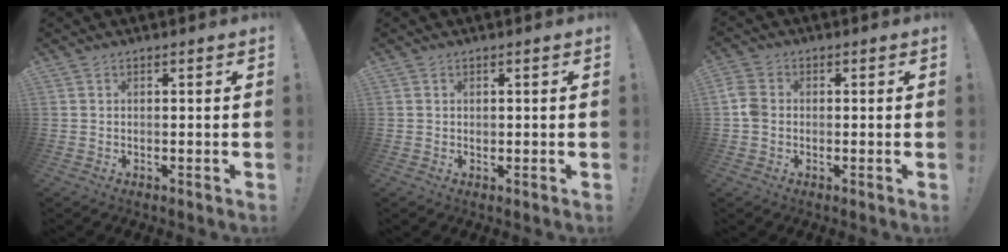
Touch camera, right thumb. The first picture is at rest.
{"total": 0.5, "force": [0.1, 0.5, 0.0], "torque": [-0.005, 0.004, 0.003]}
{"total": 5.3, "force": [-0.3, 4.3, 3.1], "torque": [-0.063, 0.008, -0.003]}